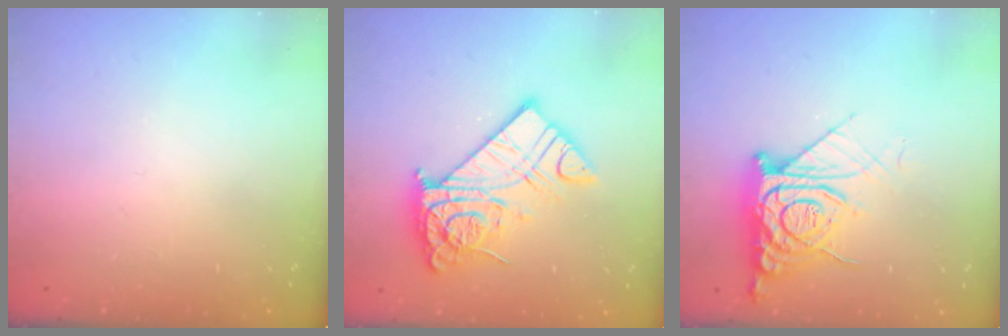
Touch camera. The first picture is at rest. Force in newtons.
{"total": 14.2, "press": 14.1, "slide": 1.5}
{"total": 12.2, "press": 12.1, "slide": 1.3}